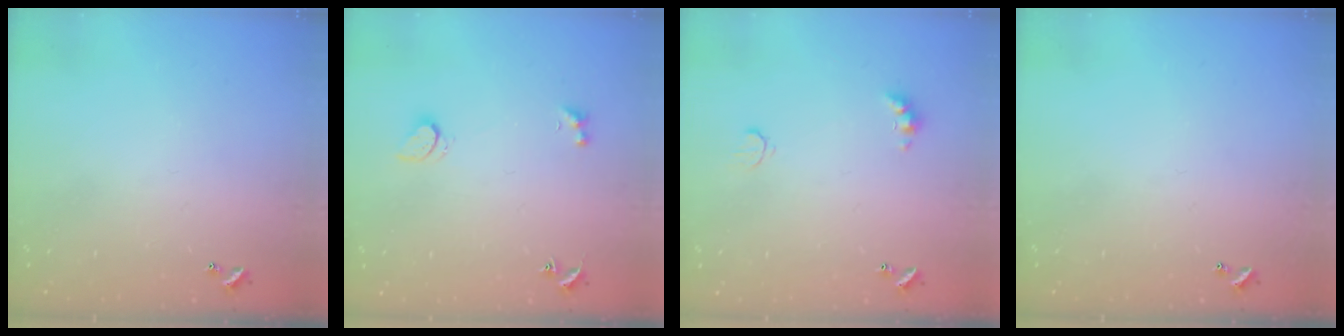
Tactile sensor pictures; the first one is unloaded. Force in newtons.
{"total": 2.5, "press": 2.4, "slide": 0.8}
{"total": 5.1, "press": 5.1, "slide": 0.9}
{"total": 0.0}